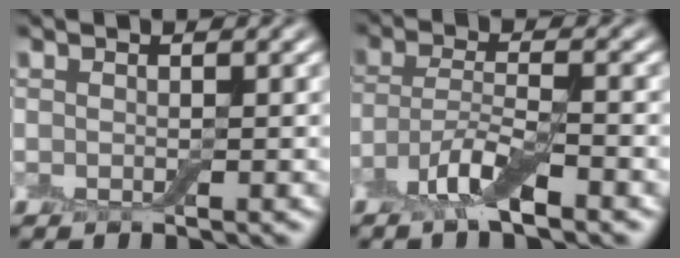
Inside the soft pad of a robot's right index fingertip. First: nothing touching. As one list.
[{"total": 4.2, "force": [-2.5, 1.0, 3.2], "torque": [-0.064, 0.002, -0.057]}]